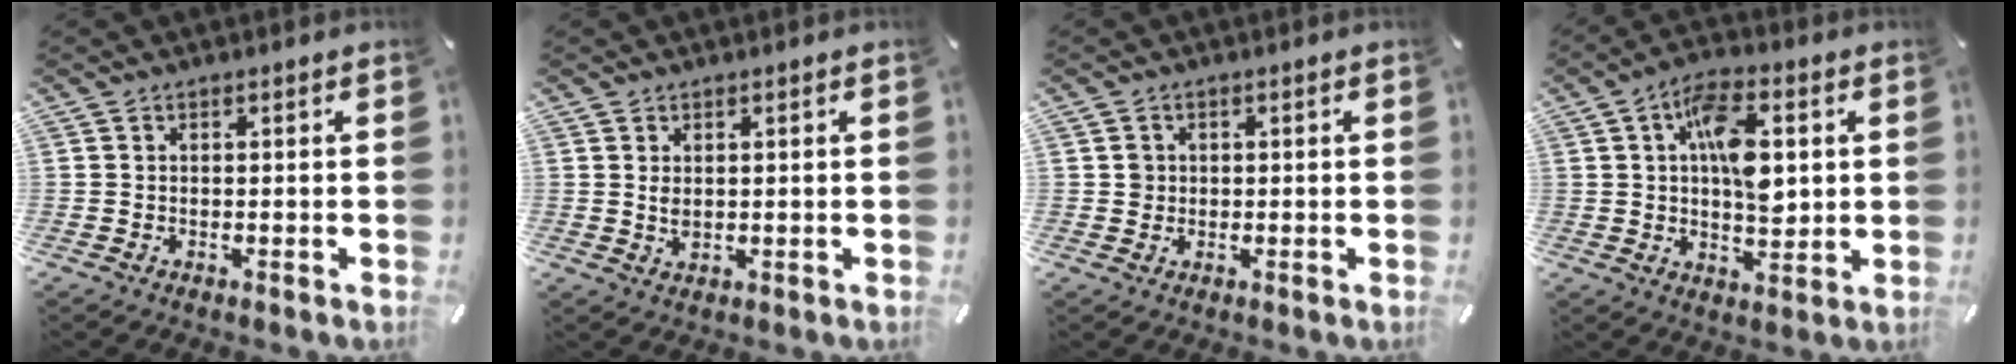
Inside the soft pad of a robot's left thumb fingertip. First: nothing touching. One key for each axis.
{"total": 1.9, "fx": 0.5, "fy": 1.3, "fz": 1.3, "tx": -0.036, "ty": 0.001, "tz": 0.007}
{"total": 2.2, "fx": 0.3, "fy": 2.1, "fz": 0.3, "tx": 0.000, "ty": 0.006, "tz": 0.001}
{"total": 12.8, "fx": 2.5, "fy": 7.0, "fz": 10.4, "tx": -0.167, "ty": 0.000, "tz": 0.039}